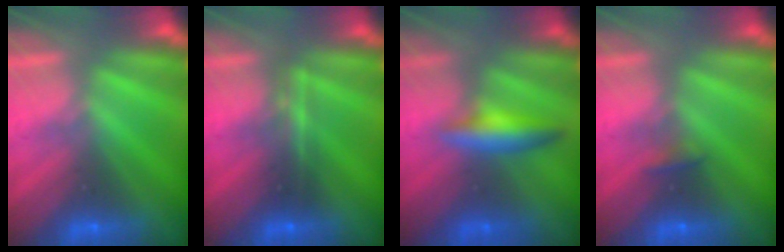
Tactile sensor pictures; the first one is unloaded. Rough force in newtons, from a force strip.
{"total": 2.3}
{"total": 2.4}
{"total": 2.3}